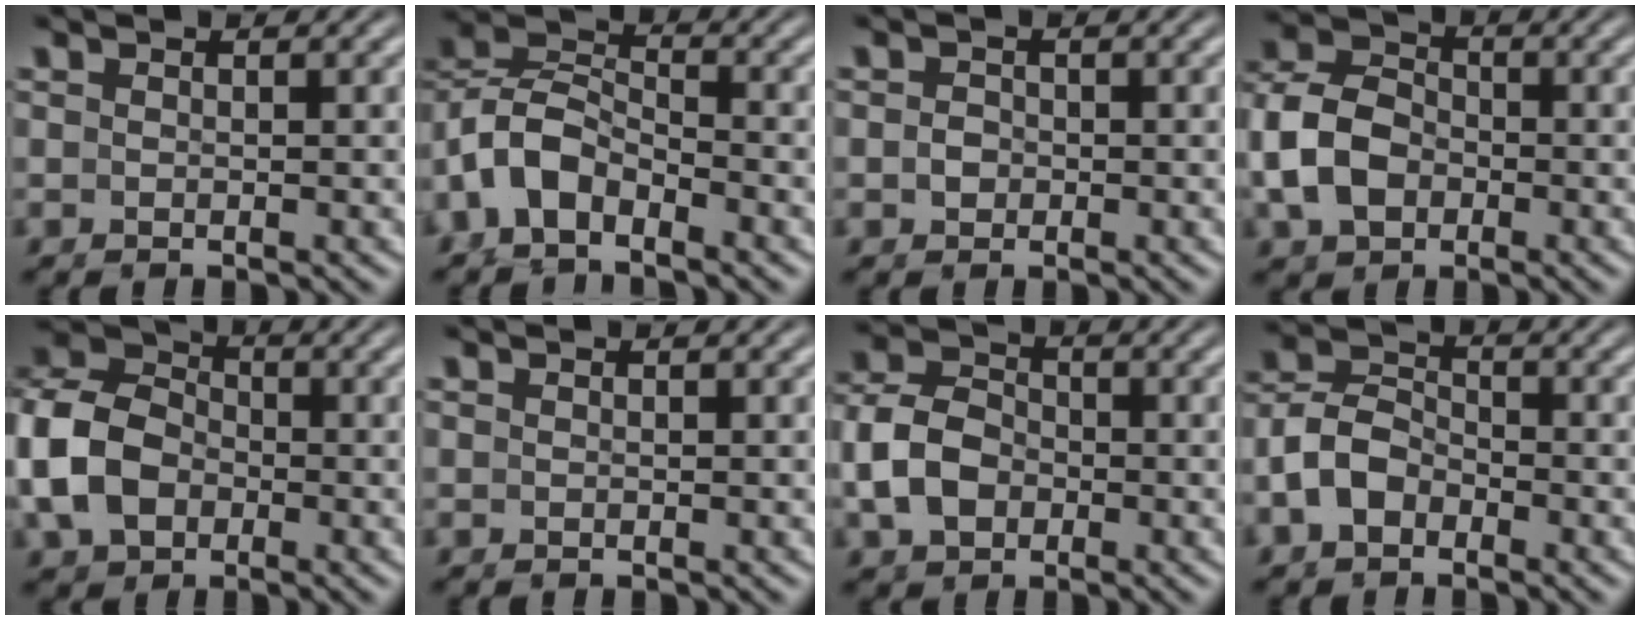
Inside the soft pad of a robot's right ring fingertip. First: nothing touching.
{"total": 7.0, "force": [-1.8, 5.9, 3.3], "torque": [-0.097, -0.014, -0.037]}
{"total": 0.8, "force": [-0.1, 0.7, 0.2], "torque": [-0.013, -0.006, 0.002]}
{"total": 7.0, "force": [-0.9, 5.9, 3.6], "torque": [-0.086, -0.013, -0.012]}
{"total": 9.6, "force": [-0.4, 8.3, 4.8], "torque": [-0.112, -0.006, -0.011]}
{"total": 0.0}
{"total": 5.8, "force": [-0.8, 4.9, 3.1], "torque": [-0.068, -0.011, -0.010]}
{"total": 7.1, "force": [-2.0, 6.1, 3.0], "torque": [-0.079, -0.021, -0.035]}